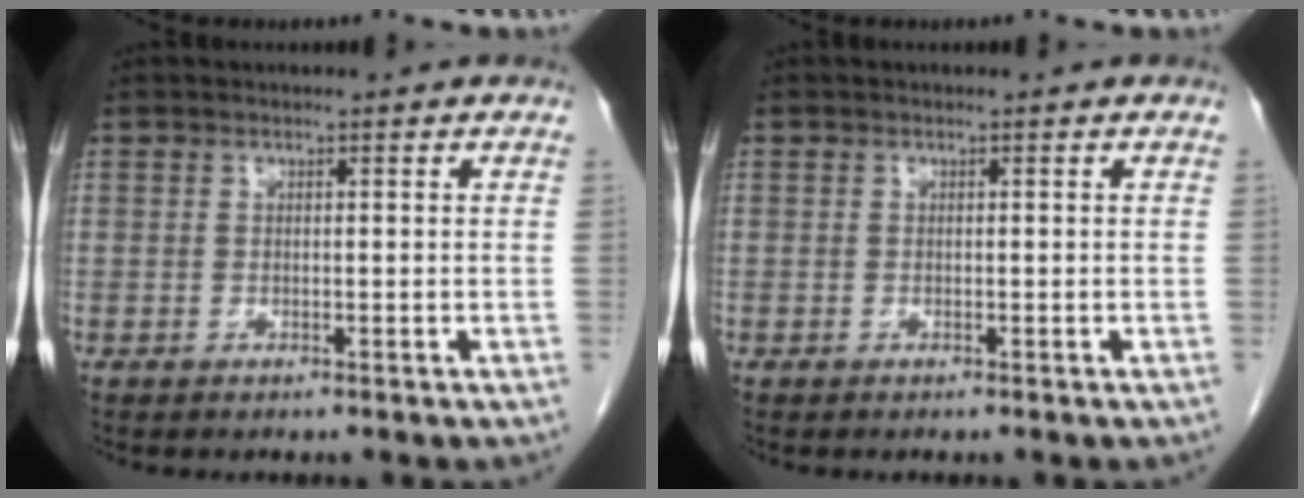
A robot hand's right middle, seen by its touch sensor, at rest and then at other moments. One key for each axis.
{"total": 0.0}